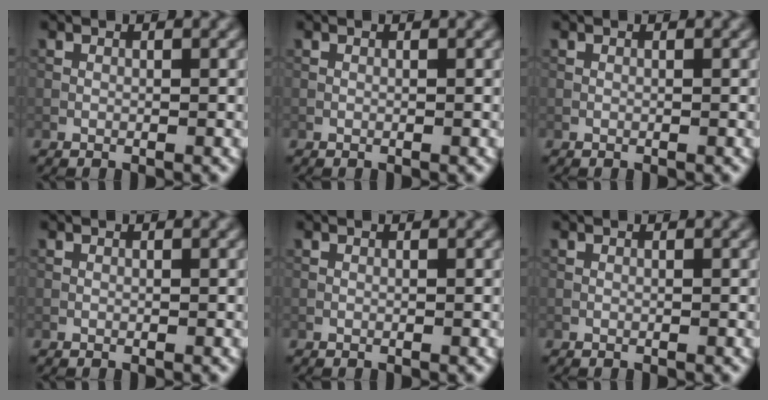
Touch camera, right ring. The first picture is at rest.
{"total": 0.0}
{"total": 0.0}
{"total": 0.0}
{"total": 0.0}
{"total": 0.0}